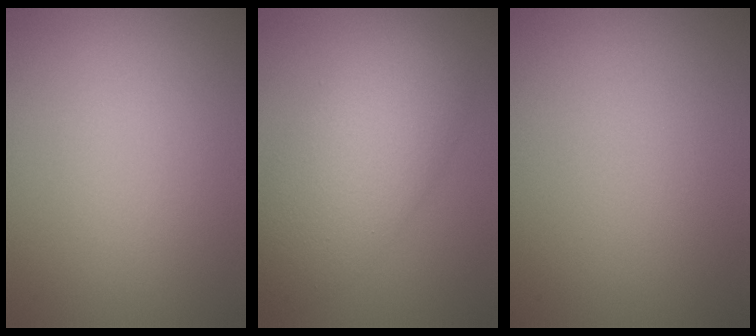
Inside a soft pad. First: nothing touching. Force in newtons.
{"total": 7.2, "press": 7.2, "slide": 0.2}
{"total": 0.0}